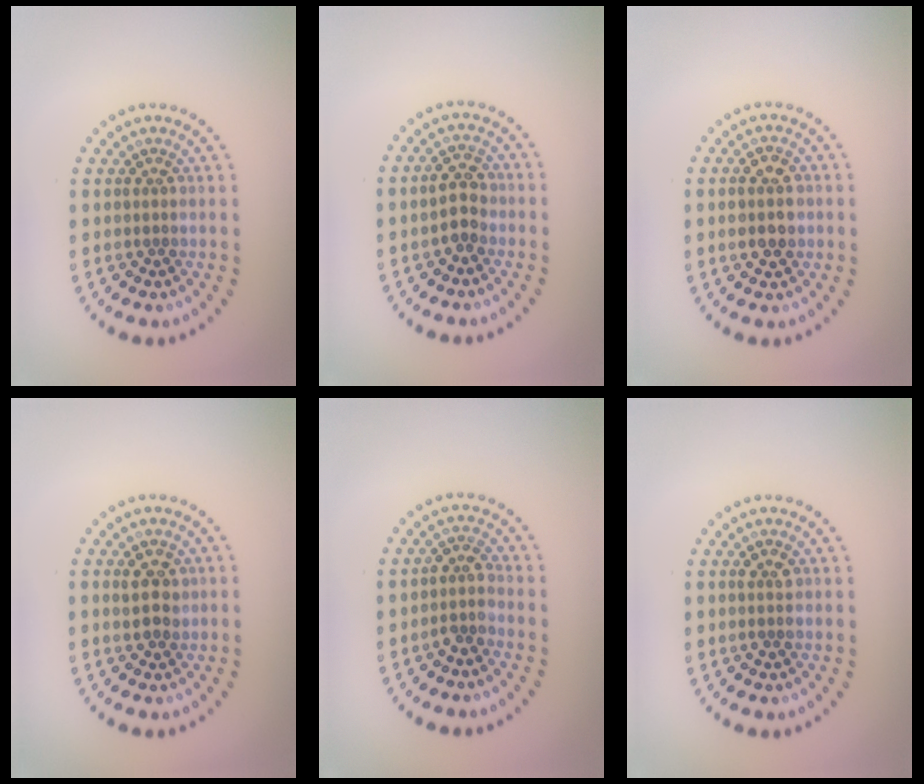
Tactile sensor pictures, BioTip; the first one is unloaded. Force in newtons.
{"total": 2.3, "press": 2.3, "slide": 0.5}
{"total": 2.9, "press": 2.9, "slide": 0.1}
{"total": 2.4, "press": 2.3, "slide": 0.7}
{"total": 2.0, "press": 1.6, "slide": 1.2}
{"total": 1.4, "press": 1.4, "slide": 0.2}